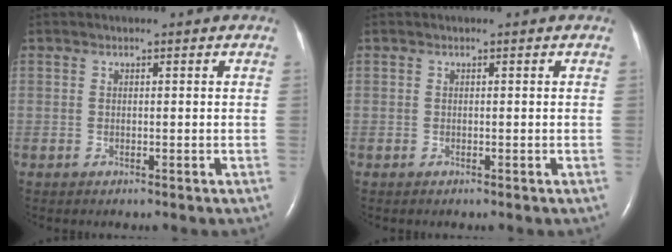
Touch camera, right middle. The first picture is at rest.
{"total": 0.0}